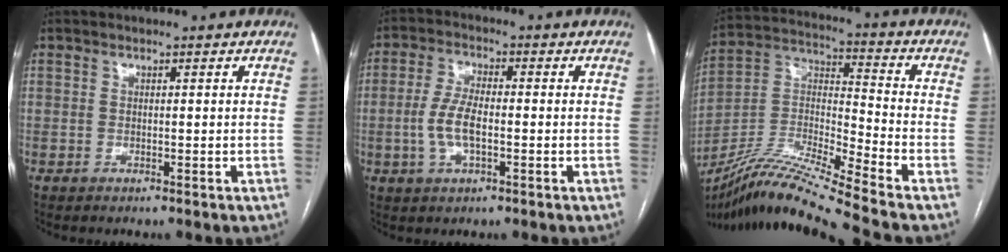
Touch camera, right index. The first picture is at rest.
{"total": 5.9, "force": [-1.0, 2.1, 5.5], "torque": [-0.123, 0.003, -0.020]}
{"total": 17.8, "force": [-15.2, -2.1, 9.0], "torque": [-0.185, -0.003, -0.282]}